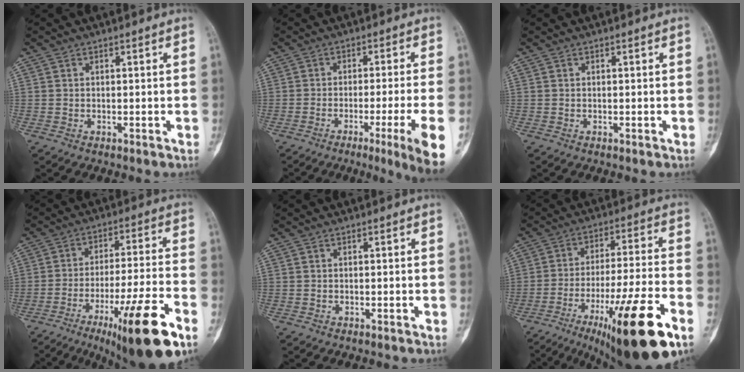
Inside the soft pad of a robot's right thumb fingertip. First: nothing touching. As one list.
[{"total": 11.0, "force": [-5.1, -0.8, 9.7], "torque": [-0.142, -0.003, -0.075]}, {"total": 0.0}, {"total": 18.8, "force": [-9.9, 2.4, 15.9], "torque": [-0.244, 0.037, -0.151]}, {"total": 0.0}, {"total": 22.1, "force": [-11.4, 3.7, 18.6], "torque": [-0.281, 0.035, -0.177]}]